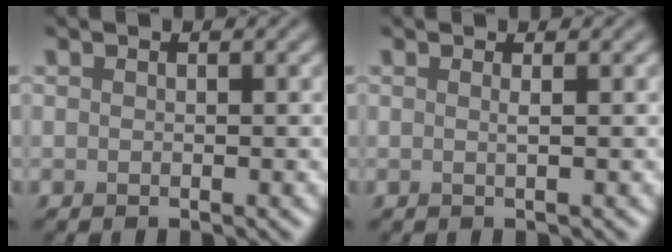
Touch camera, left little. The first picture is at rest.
{"total": 0.8, "force": [0.2, 0.3, 0.8], "torque": [-0.005, -0.001, -0.003]}